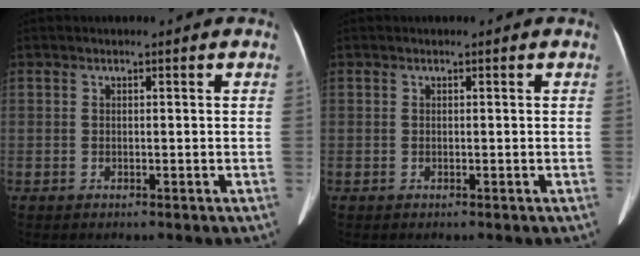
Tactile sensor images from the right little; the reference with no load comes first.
{"total": 0.0}